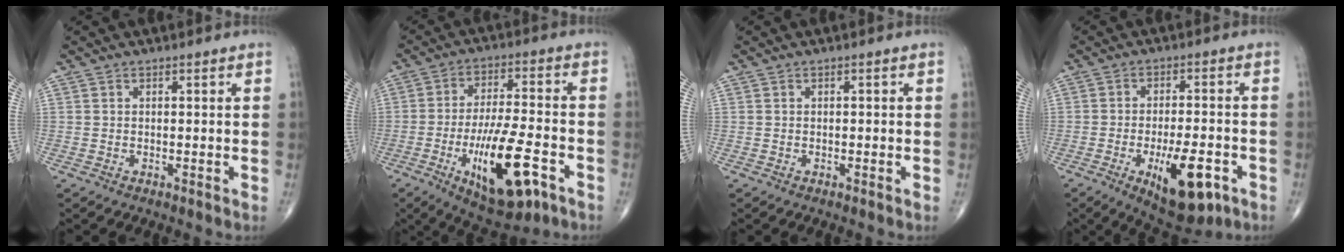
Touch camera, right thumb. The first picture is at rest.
{"total": 16.8, "force": [-6.7, 5.8, 14.3], "torque": [-0.240, 0.022, -0.096]}
{"total": 0.0}
{"total": 13.0, "force": [-5.4, 5.1, 10.6], "torque": [-0.148, 0.012, -0.070]}